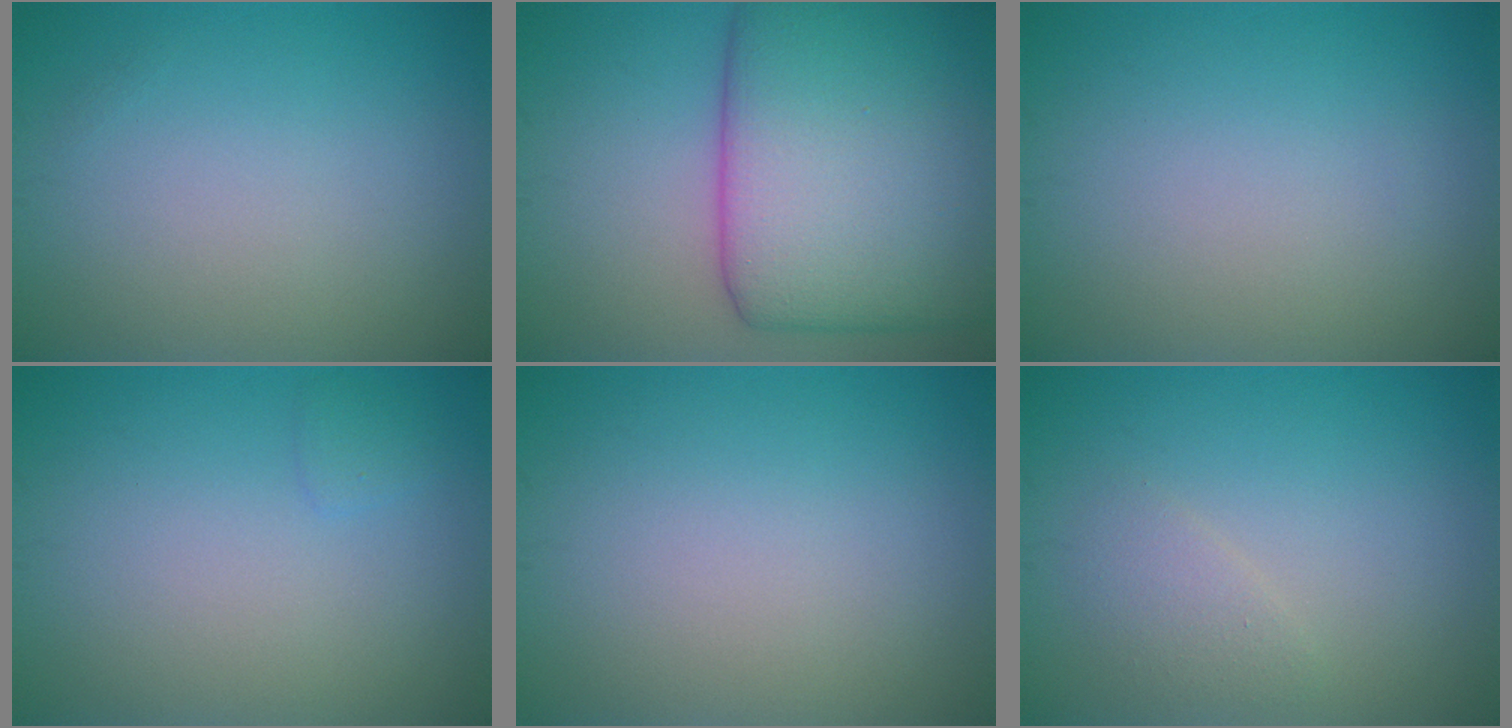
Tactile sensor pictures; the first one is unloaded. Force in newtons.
{"total": 14.0, "press": 14.0, "slide": 0.6}
{"total": 0.0}
{"total": 0.7, "press": 0.7, "slide": 0.1}
{"total": 0.0}
{"total": 1.5, "press": 1.5, "slide": 0.1}